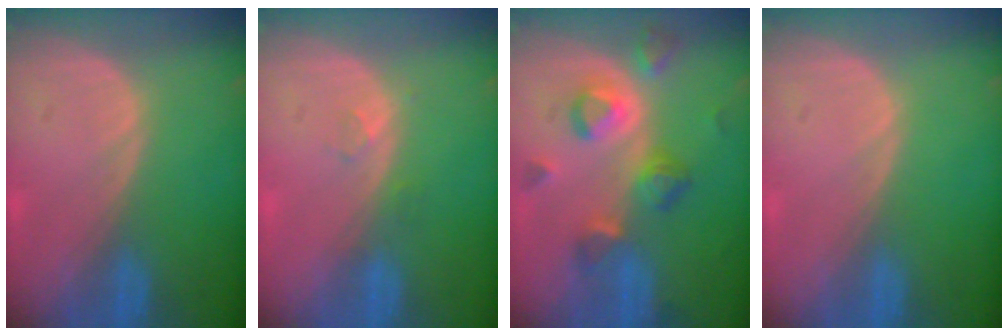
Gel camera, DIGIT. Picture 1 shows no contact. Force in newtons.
{"total": 1.4, "press": 1.3, "slide": 0.6}
{"total": 7.2, "press": 7.2, "slide": 1.0}
{"total": 0.0}